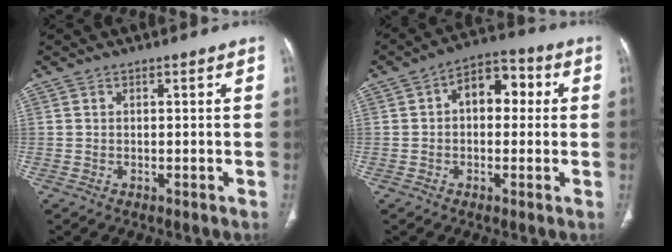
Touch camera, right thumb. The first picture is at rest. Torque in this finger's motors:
{"motor_torque": [0.41, 1.94, 1.17, -0.29, 0.04]}